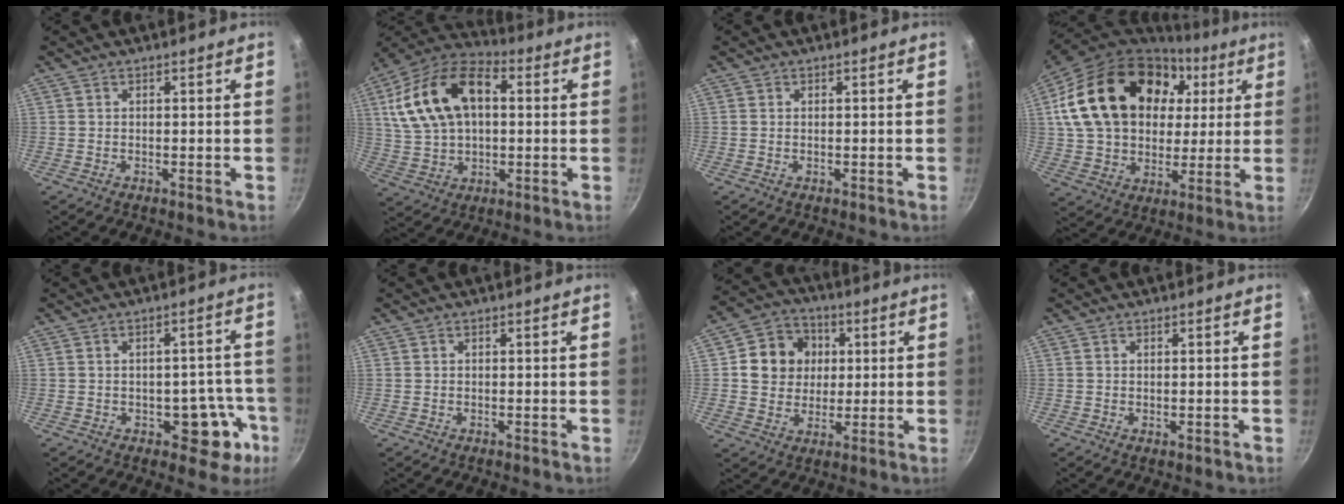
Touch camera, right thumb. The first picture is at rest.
{"total": 19.6, "force": [3.8, 12.1, 14.9], "torque": [-0.266, 0.027, 0.060]}
{"total": 0.0}
{"total": 27.5, "force": [7.7, 19.6, 17.7], "torque": [-0.300, 0.017, 0.141]}
{"total": 9.0, "force": [-3.4, 5.5, 6.2], "torque": [-0.014, 0.033, -0.036]}
{"total": 0.0}
{"total": 11.1, "force": [2.2, 9.9, 4.5], "torque": [-0.043, 0.011, 0.031]}
{"total": 0.8, "force": [-0.1, 0.3, 0.7], "torque": [-0.010, -0.001, -0.002]}